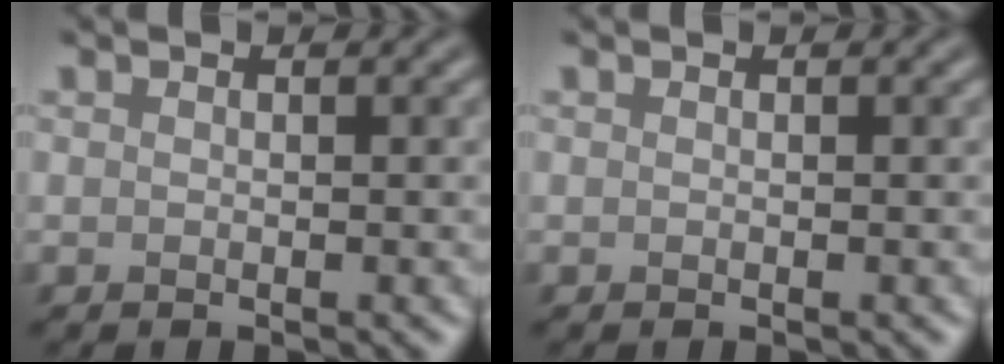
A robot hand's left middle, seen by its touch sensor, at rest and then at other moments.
{"total": 0.0}